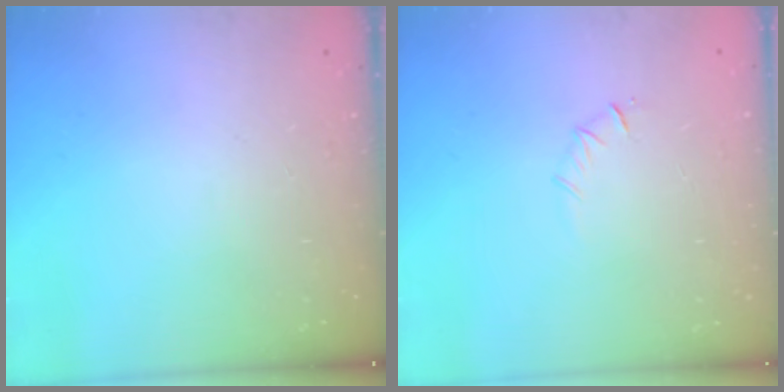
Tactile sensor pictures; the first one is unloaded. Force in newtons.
{"total": 4.0, "press": 3.9, "slide": 1.1}